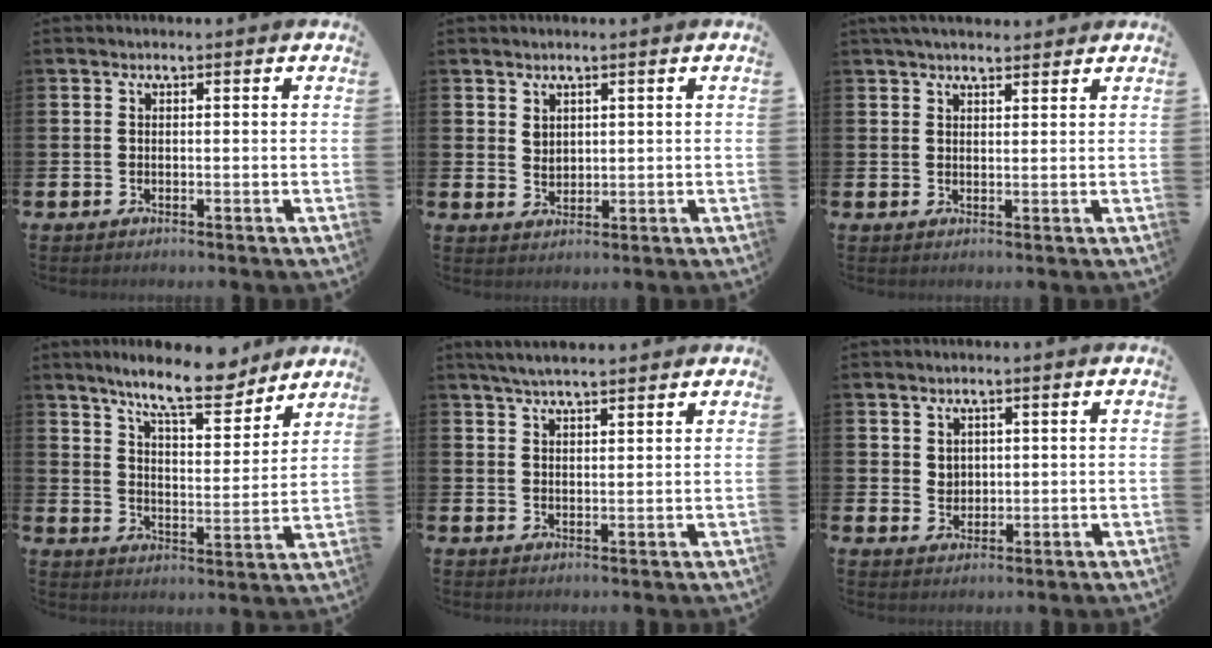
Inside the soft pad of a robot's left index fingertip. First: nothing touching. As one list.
[{"total": 2.1, "force": [1.8, 1.0, 0.3], "torque": [0.009, -0.009, 0.031]}, {"total": 2.9, "force": [2.8, 0.6, 0.7], "torque": [-0.019, -0.006, 0.051]}, {"total": 10.5, "force": [9.3, 2.1, 4.4], "torque": [-0.097, -0.046, 0.163]}, {"total": 4.1, "force": [3.8, 0.5, 1.5], "torque": [-0.037, -0.007, 0.070]}, {"total": 2.2, "force": [1.7, 1.3, 0.4], "torque": [-0.004, -0.002, 0.030]}]